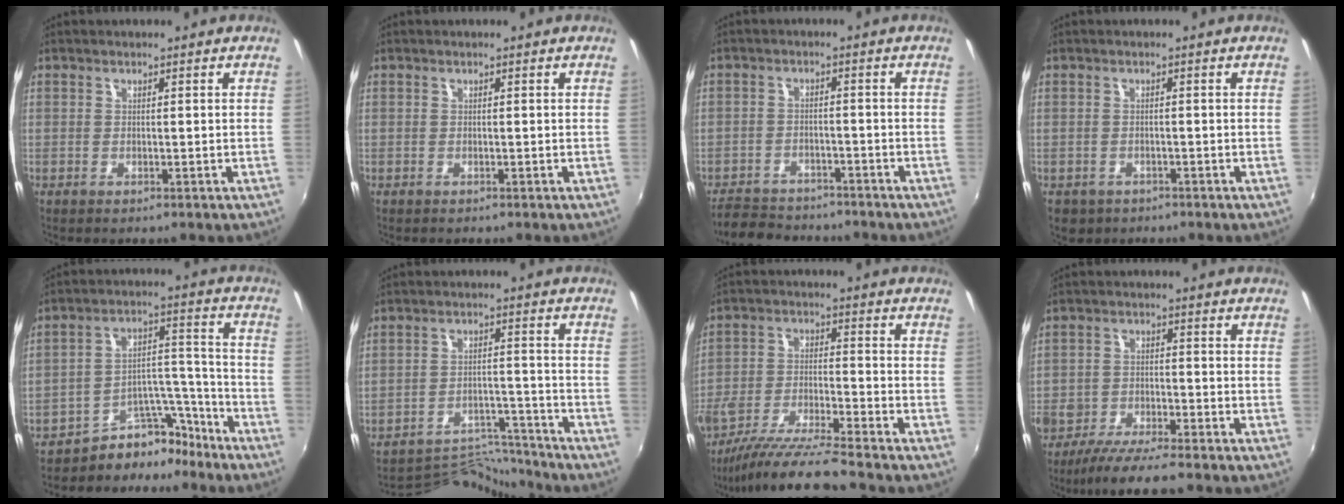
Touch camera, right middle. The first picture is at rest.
{"total": 0.0}
{"total": 8.1, "force": [-6.9, 3.7, 1.8], "torque": [-0.064, 0.015, -0.108]}
{"total": 3.7, "force": [-1.8, 2.9, 1.4], "torque": [-0.033, -0.007, -0.022]}
{"total": 9.7, "force": [-8.5, 4.5, 1.5], "torque": [-0.010, 0.064, -0.132]}
{"total": 10.4, "force": [-10.4, 0.4, 0.1], "torque": [-0.020, 0.020, -0.166]}
{"total": 11.9, "force": [-10.4, -0.7, 5.9], "torque": [-0.121, -0.019, -0.192]}
{"total": 9.0, "force": [-7.5, 1.8, 4.7], "torque": [-0.115, -0.025, -0.137]}